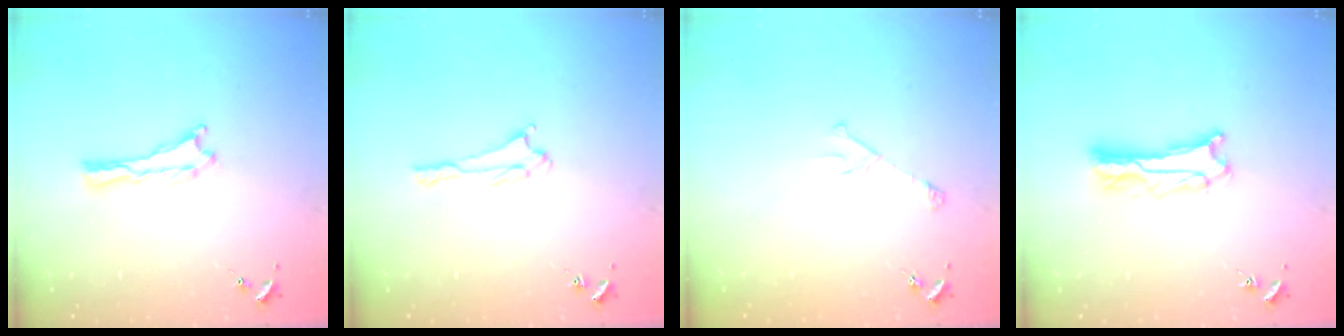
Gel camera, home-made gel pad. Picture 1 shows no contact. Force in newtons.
{"total": 1.7, "press": 1.7, "slide": 0.3}
{"total": 2.9, "press": 2.9, "slide": 0.3}
{"total": 3.2, "press": 3.2, "slide": 0.4}